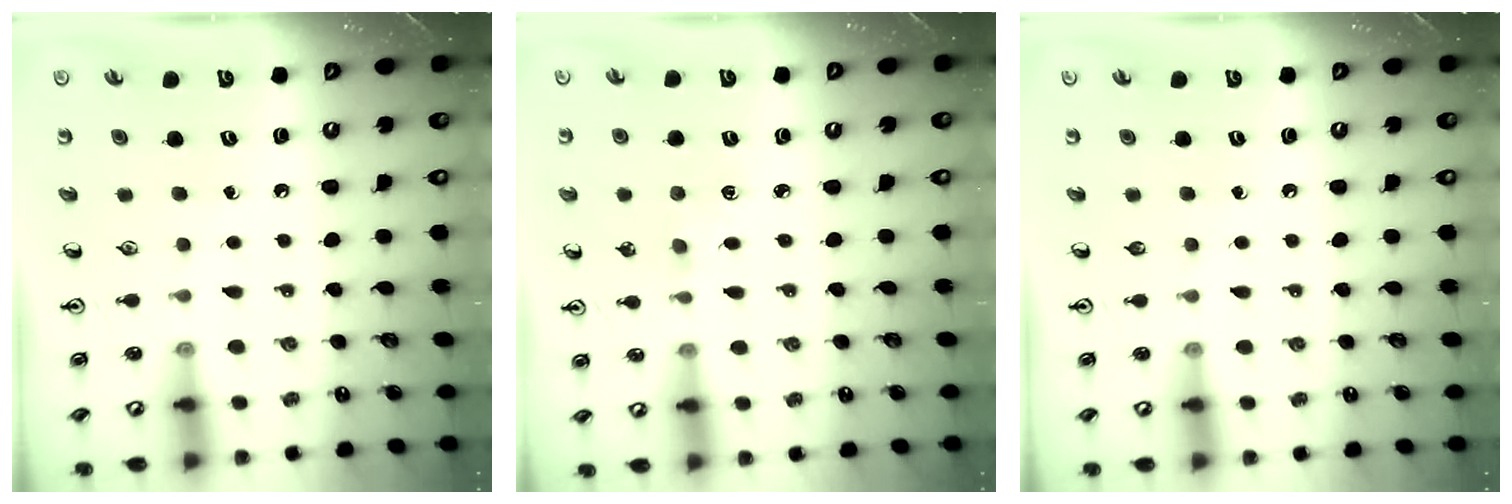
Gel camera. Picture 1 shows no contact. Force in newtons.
{"total": 2.9, "press": 2.9, "slide": 0.3}
{"total": 0.0}